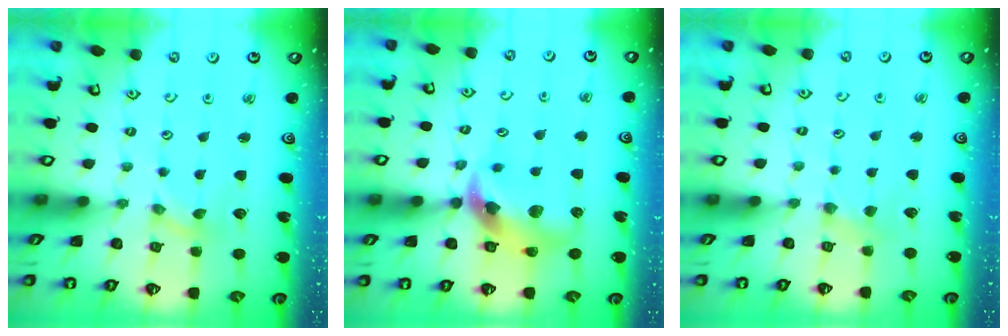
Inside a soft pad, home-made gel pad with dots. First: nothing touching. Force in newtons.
{"total": 12.7, "press": 12.6, "slide": 1.8}
{"total": 2.4, "press": 2.4, "slide": 0.4}